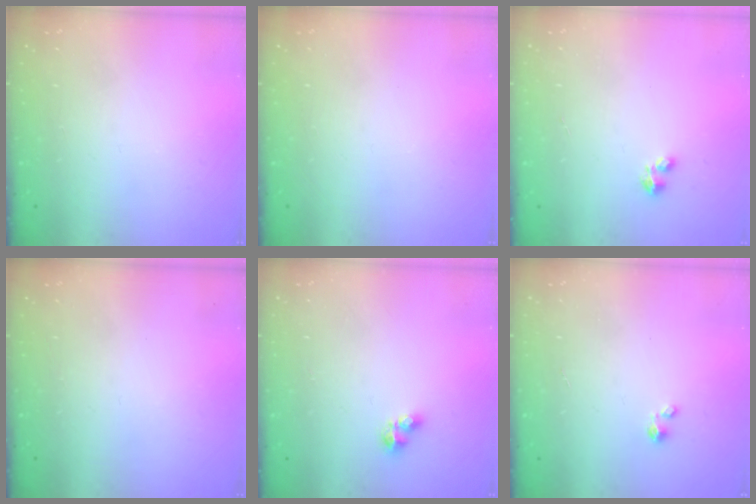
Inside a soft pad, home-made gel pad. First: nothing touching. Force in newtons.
{"total": 0.0}
{"total": 1.8, "press": 1.8, "slide": 0.4}
{"total": 0.0}
{"total": 5.7, "press": 5.7, "slide": 0.5}
{"total": 0.0}